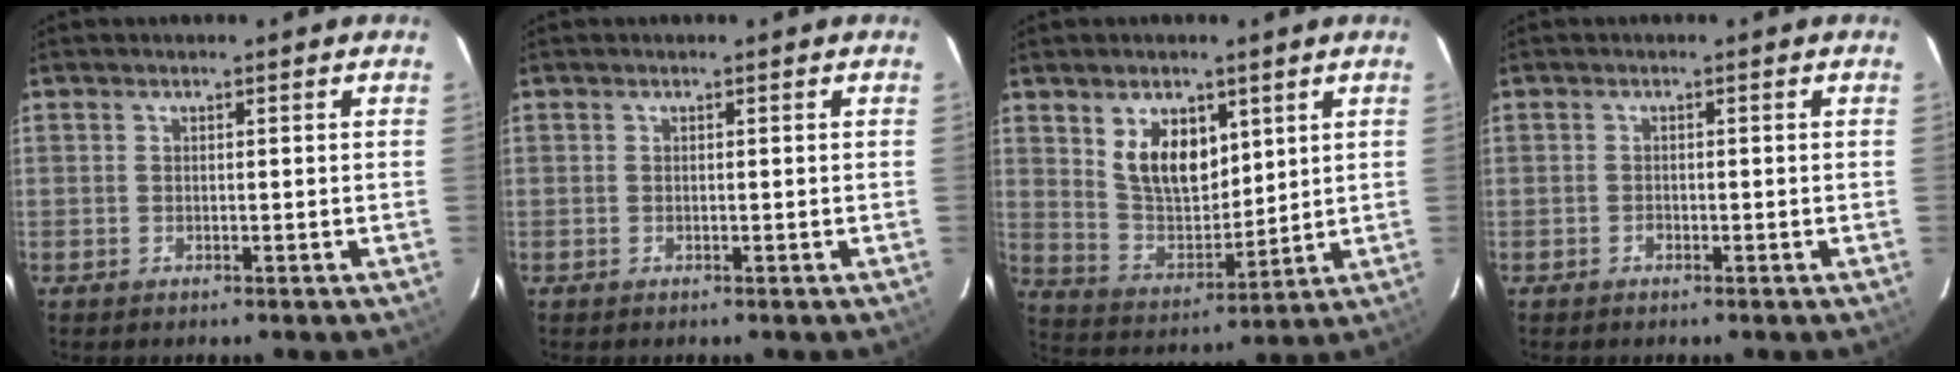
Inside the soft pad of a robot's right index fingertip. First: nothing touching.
{"total": 0.0}
{"total": 10.5, "force": [4.9, 6.1, 7.0], "torque": [-0.126, 0.001, 0.108]}
{"total": 0.7, "force": [-0.5, 0.4, 0.0], "torque": [-0.001, 0.001, -0.009]}